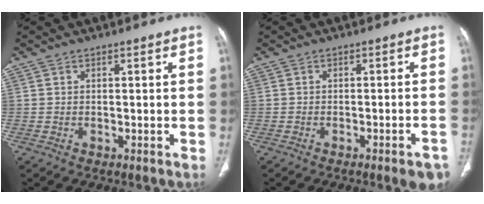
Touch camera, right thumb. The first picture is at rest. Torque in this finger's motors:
{"motor_torque": [0.89, 0.02, 0.47, -0.11, 0.08]}